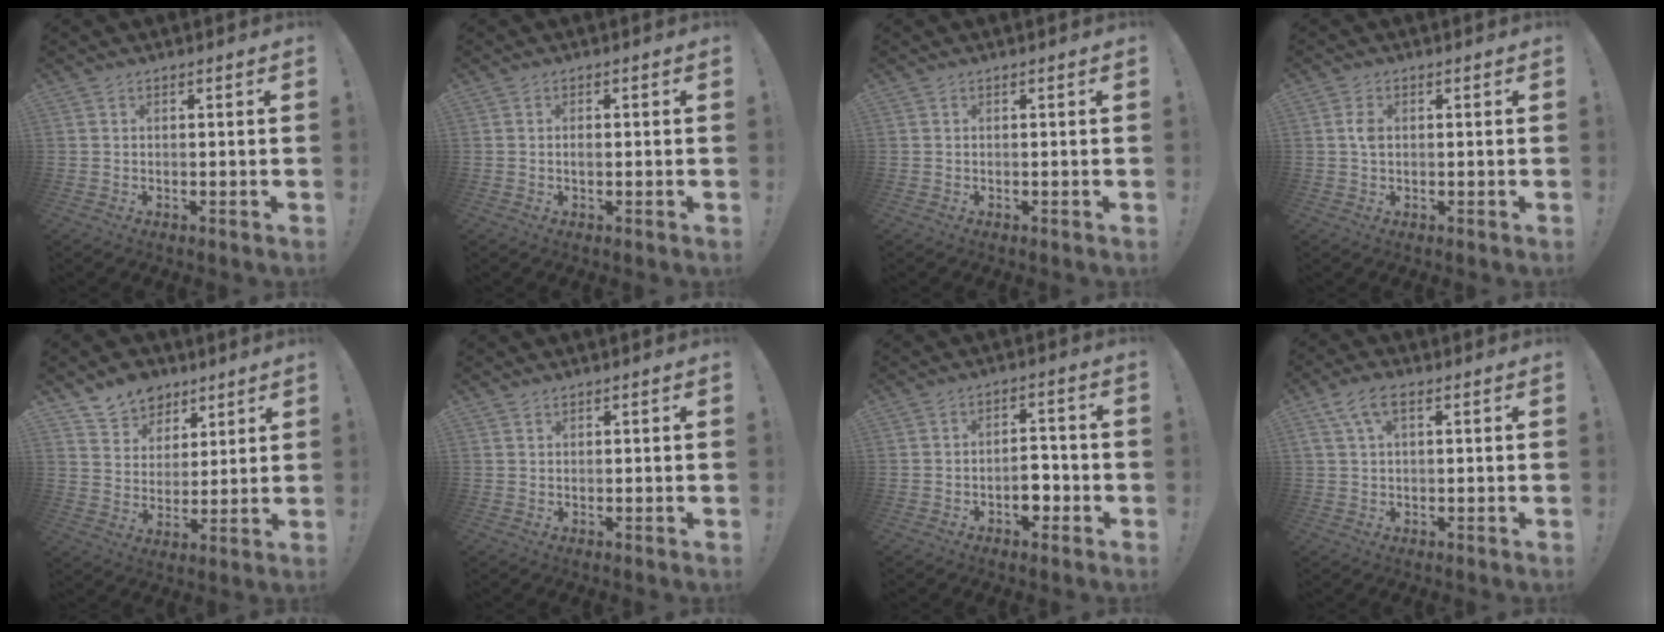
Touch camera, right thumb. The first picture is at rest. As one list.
[{"total": 0.9, "force": [-0.1, 0.5, 0.8], "torque": [-0.016, 0.003, -0.003]}, {"total": 0.0}, {"total": 2.8, "force": [0.3, 1.7, 2.2], "torque": [-0.036, 0.003, 0.004]}, {"total": 10.3, "force": [7.4, 7.0, 1.4], "torque": [-0.021, -0.058, 0.147]}, {"total": 0.9, "force": [0.8, 0.3, 0.2], "torque": [0.005, -0.005, 0.015]}, {"total": 6.0, "force": [-2.3, 3.8, 4.0], "torque": [-0.045, 0.013, -0.040]}, {"total": 6.5, "force": [2.5, 3.2, 5.1], "torque": [-0.100, 0.012, 0.052]}]